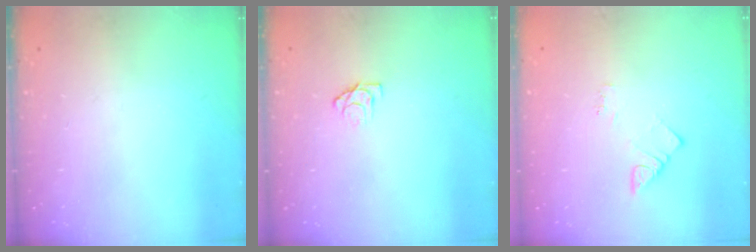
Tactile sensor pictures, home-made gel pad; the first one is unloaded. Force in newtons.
{"total": 4.5, "press": 4.5, "slide": 0.3}
{"total": 3.0, "press": 3.0, "slide": 0.6}